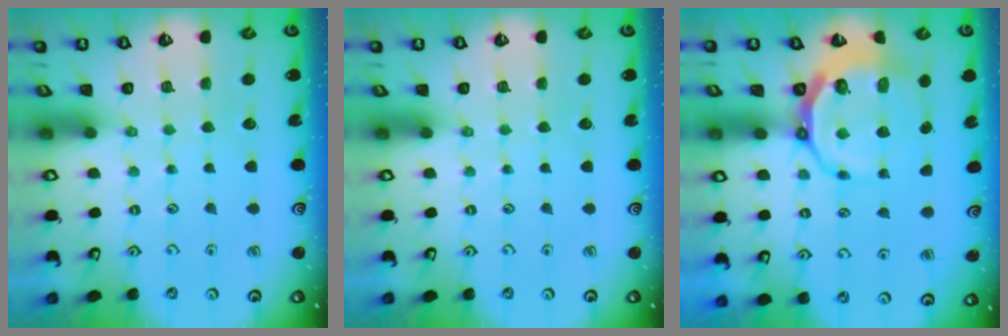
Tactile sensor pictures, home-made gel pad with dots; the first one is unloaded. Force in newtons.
{"total": 0.0}
{"total": 8.3, "press": 7.5, "slide": 3.6}